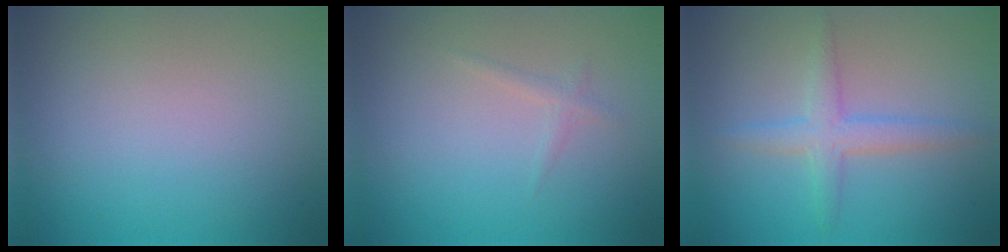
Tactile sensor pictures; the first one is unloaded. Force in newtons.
{"total": 0.8, "press": 0.8, "slide": 0.1}
{"total": 2.7, "press": 2.7, "slide": 0.0}